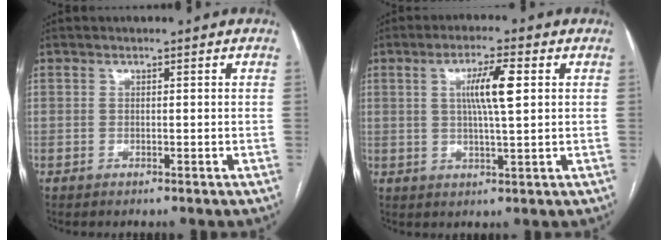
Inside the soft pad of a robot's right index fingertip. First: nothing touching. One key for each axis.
{"total": 6.5, "fx": 1.5, "fy": 0.4, "fz": 6.3, "tx": -0.115, "ty": 0.004, "tz": 0.027}